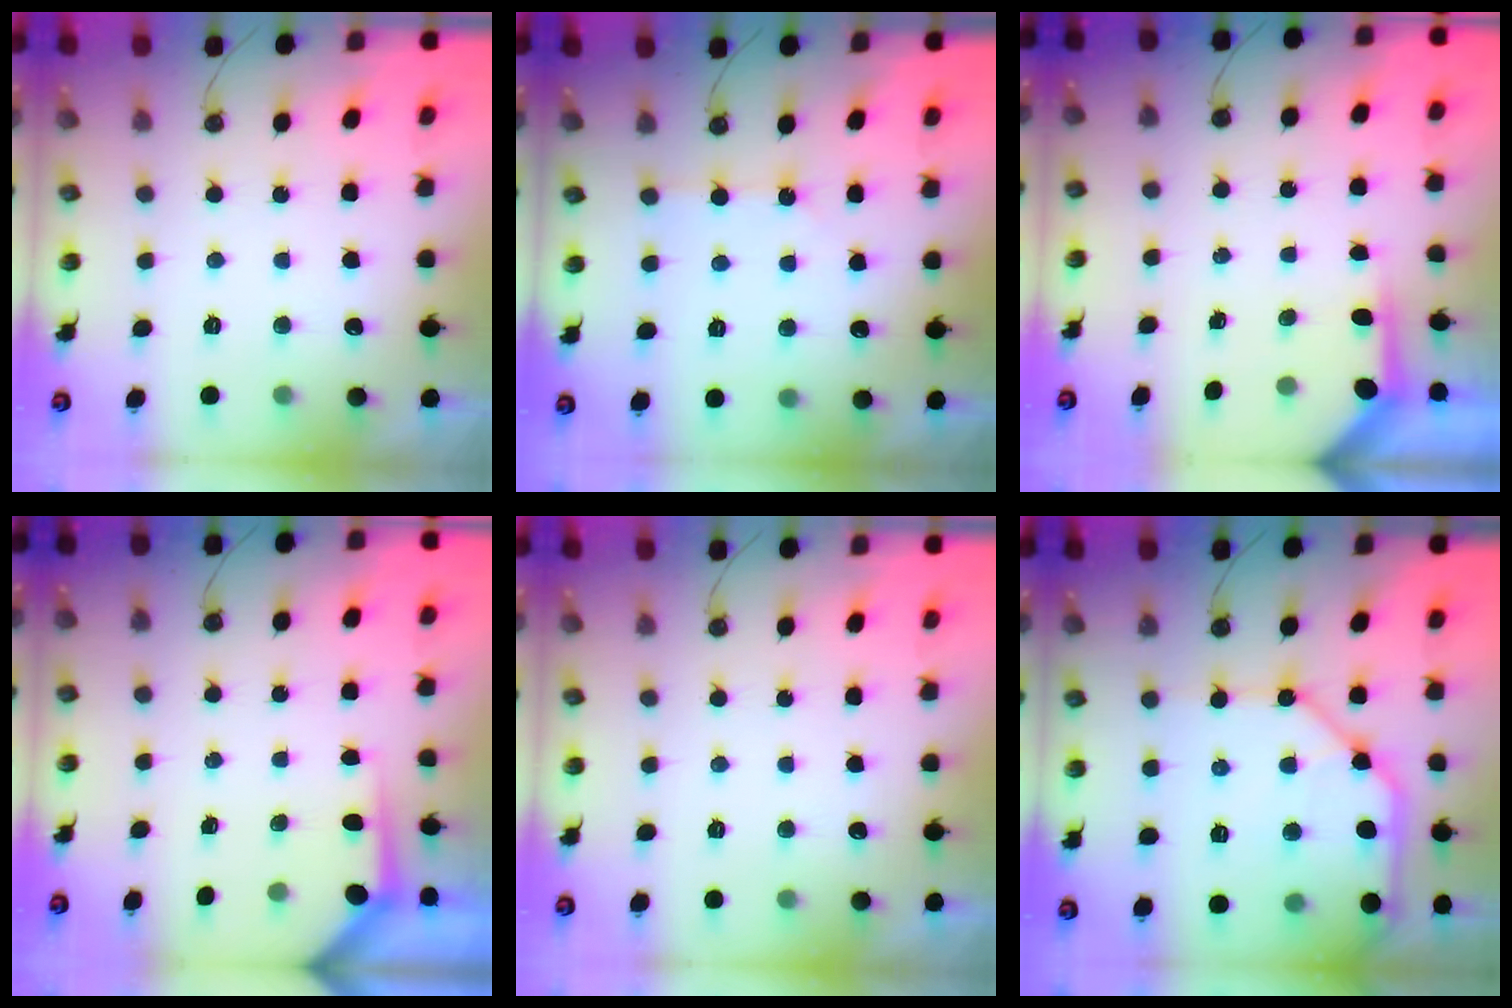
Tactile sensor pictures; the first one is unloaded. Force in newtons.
{"total": 1.6, "press": 1.6, "slide": 0.3}
{"total": 3.7, "press": 3.6, "slide": 0.4}
{"total": 3.8, "press": 3.8, "slide": 0.4}
{"total": 0.0}
{"total": 13.4, "press": 13.3, "slide": 1.4}